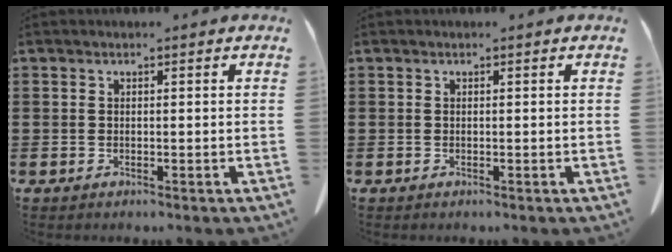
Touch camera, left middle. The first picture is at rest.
{"total": 0.0}